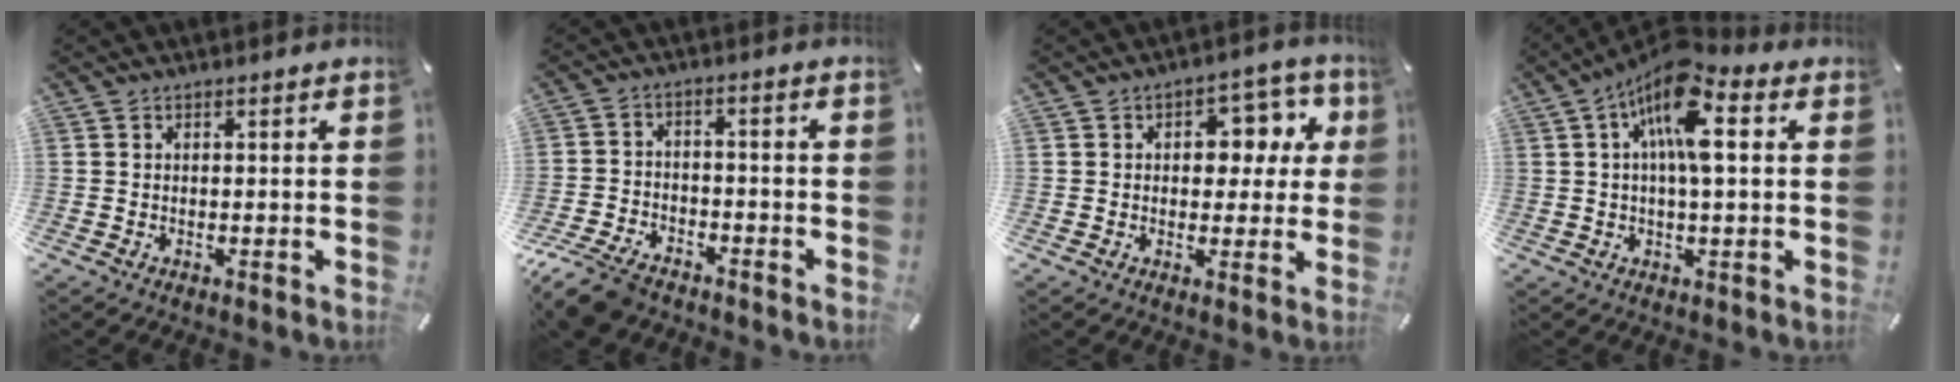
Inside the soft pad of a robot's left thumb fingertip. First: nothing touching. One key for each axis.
{"total": 8.5, "fx": -6.8, "fy": 3.7, "fz": 3.5, "tx": -0.072, "ty": 0.030, "tz": -0.129}
{"total": 9.2, "fx": 2.4, "fy": 6.4, "fz": 6.2, "tx": -0.066, "ty": -0.009, "tz": 0.034}
{"total": 12.7, "fx": 4.0, "fy": 4.8, "fz": 11.1, "tx": -0.191, "ty": -0.012, "tz": 0.066}